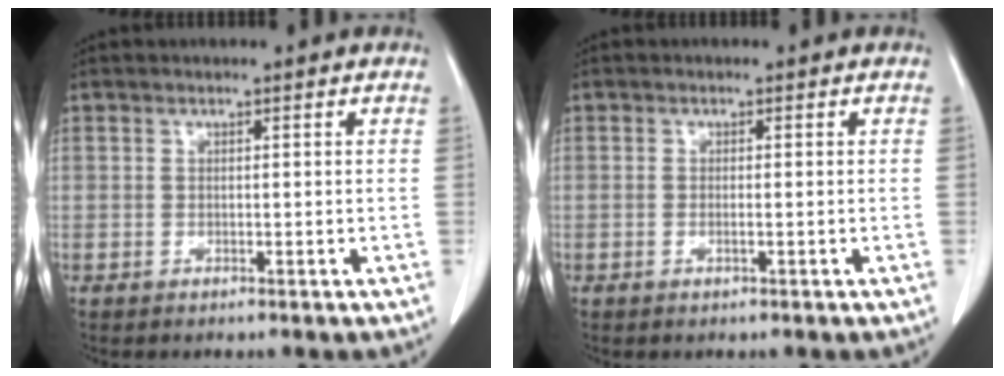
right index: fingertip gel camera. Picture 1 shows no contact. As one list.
[{"total": 0.6, "force": [-0.2, 0.1, 0.6], "torque": [-0.013, -0.001, -0.002]}]